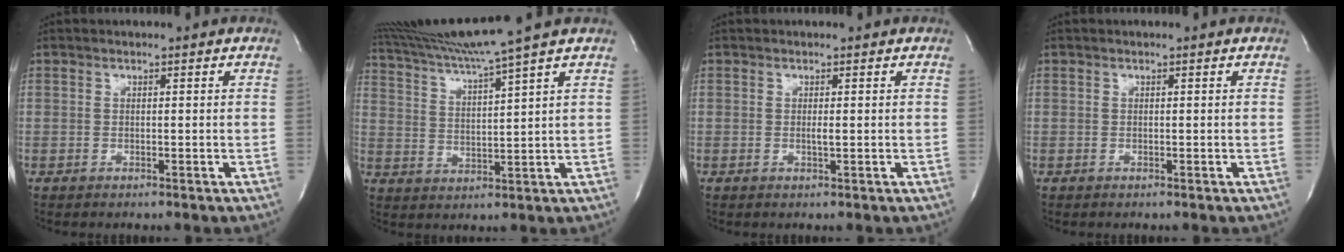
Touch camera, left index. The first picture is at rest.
{"total": 11.6, "force": [9.9, -3.0, 5.3], "torque": [-0.101, -0.008, 0.174]}
{"total": 0.7, "force": [0.1, 0.0, 0.7], "torque": [-0.018, -0.003, 0.001]}
{"total": 0.0}